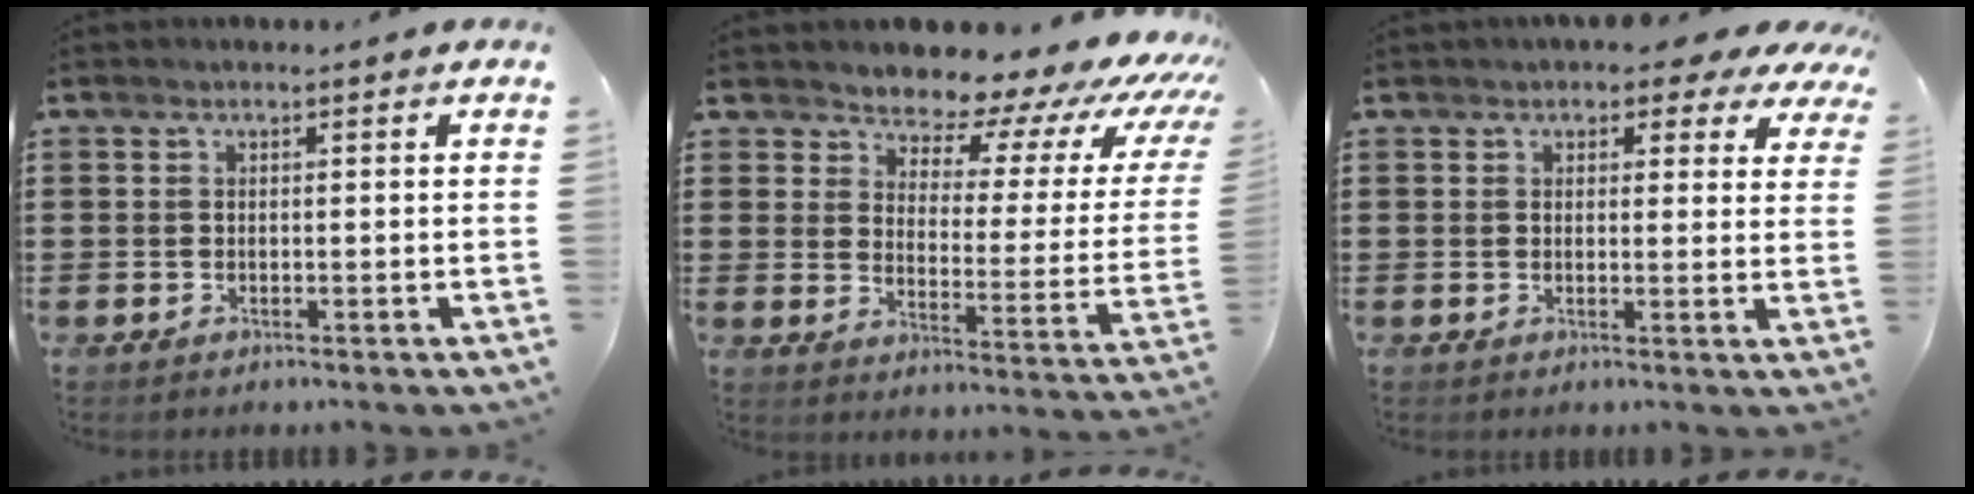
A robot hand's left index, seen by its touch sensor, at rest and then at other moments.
{"total": 8.0, "force": [7.4, 1.7, 2.5], "torque": [-0.054, -0.067, 0.119]}
{"total": 3.1, "force": [2.3, 1.8, 1.0], "torque": [-0.017, -0.004, 0.037]}